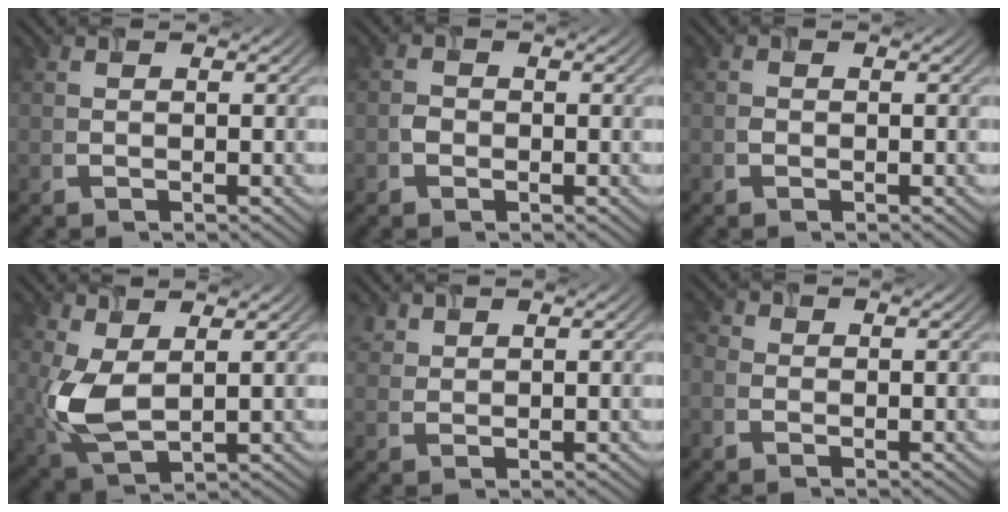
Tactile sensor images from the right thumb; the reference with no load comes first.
{"total": 1.1, "force": [-0.5, 0.9, 0.3], "torque": [-0.006, -0.002, -0.013]}
{"total": 0.5, "force": [-0.3, 0.4, 0.1], "torque": [-0.001, -0.004, -0.007]}
{"total": 6.7, "force": [1.0, 3.6, 5.5], "torque": [-0.148, -0.005, 0.023]}
{"total": 2.1, "force": [1.7, 1.0, 0.7], "torque": [-0.022, 0.003, 0.042]}
{"total": 1.8, "force": [-0.4, 1.6, 0.8], "torque": [-0.022, 0.000, -0.013]}